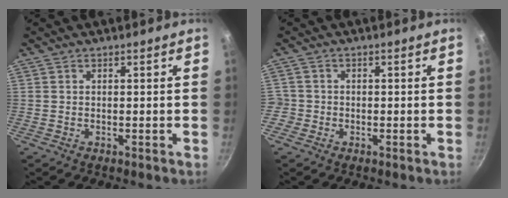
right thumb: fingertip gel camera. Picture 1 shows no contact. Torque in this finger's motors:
{"motor_torque": [-0.03, -0.05, -0.39, 0.34, -0.03]}